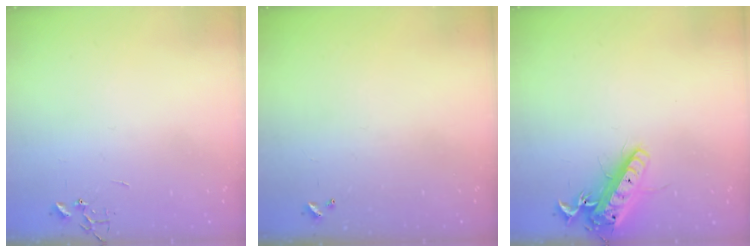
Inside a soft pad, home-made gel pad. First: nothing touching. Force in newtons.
{"total": 0.0}
{"total": 15.2, "press": 14.9, "slide": 3.0}